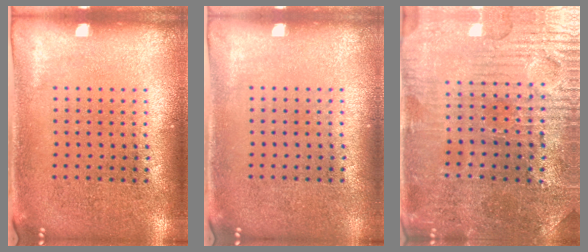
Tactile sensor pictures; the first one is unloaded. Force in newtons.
{"total": 0.0}
{"total": 3.7, "press": 3.7, "slide": 0.6}